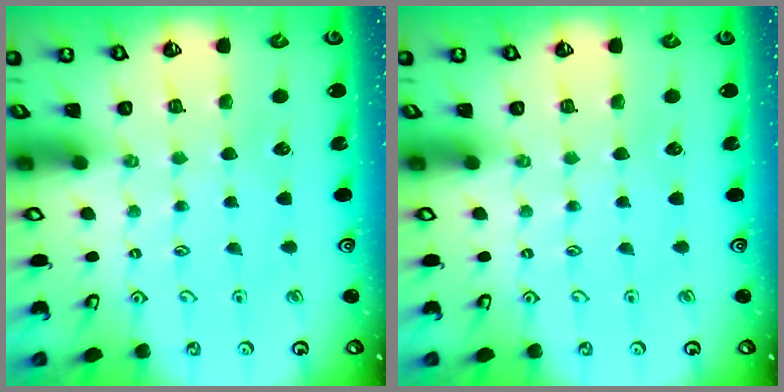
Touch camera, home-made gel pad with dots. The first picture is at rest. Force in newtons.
{"total": 0.0}